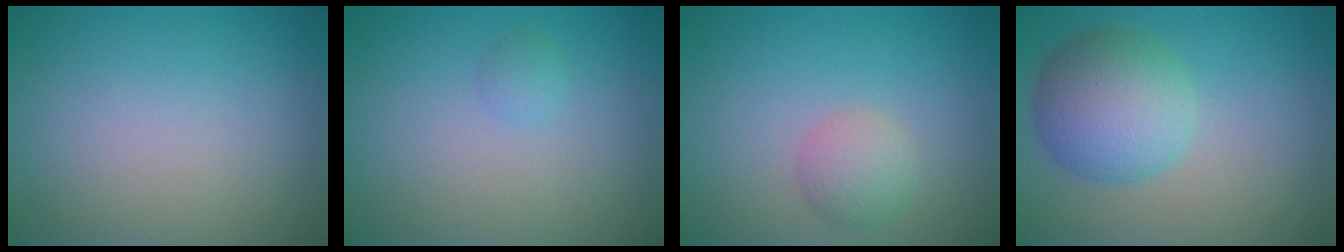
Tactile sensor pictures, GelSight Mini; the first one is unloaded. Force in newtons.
{"total": 0.8, "press": 0.8, "slide": 0.0}
{"total": 2.2, "press": 2.2, "slide": 0.1}
{"total": 6.2, "press": 6.2, "slide": 0.1}